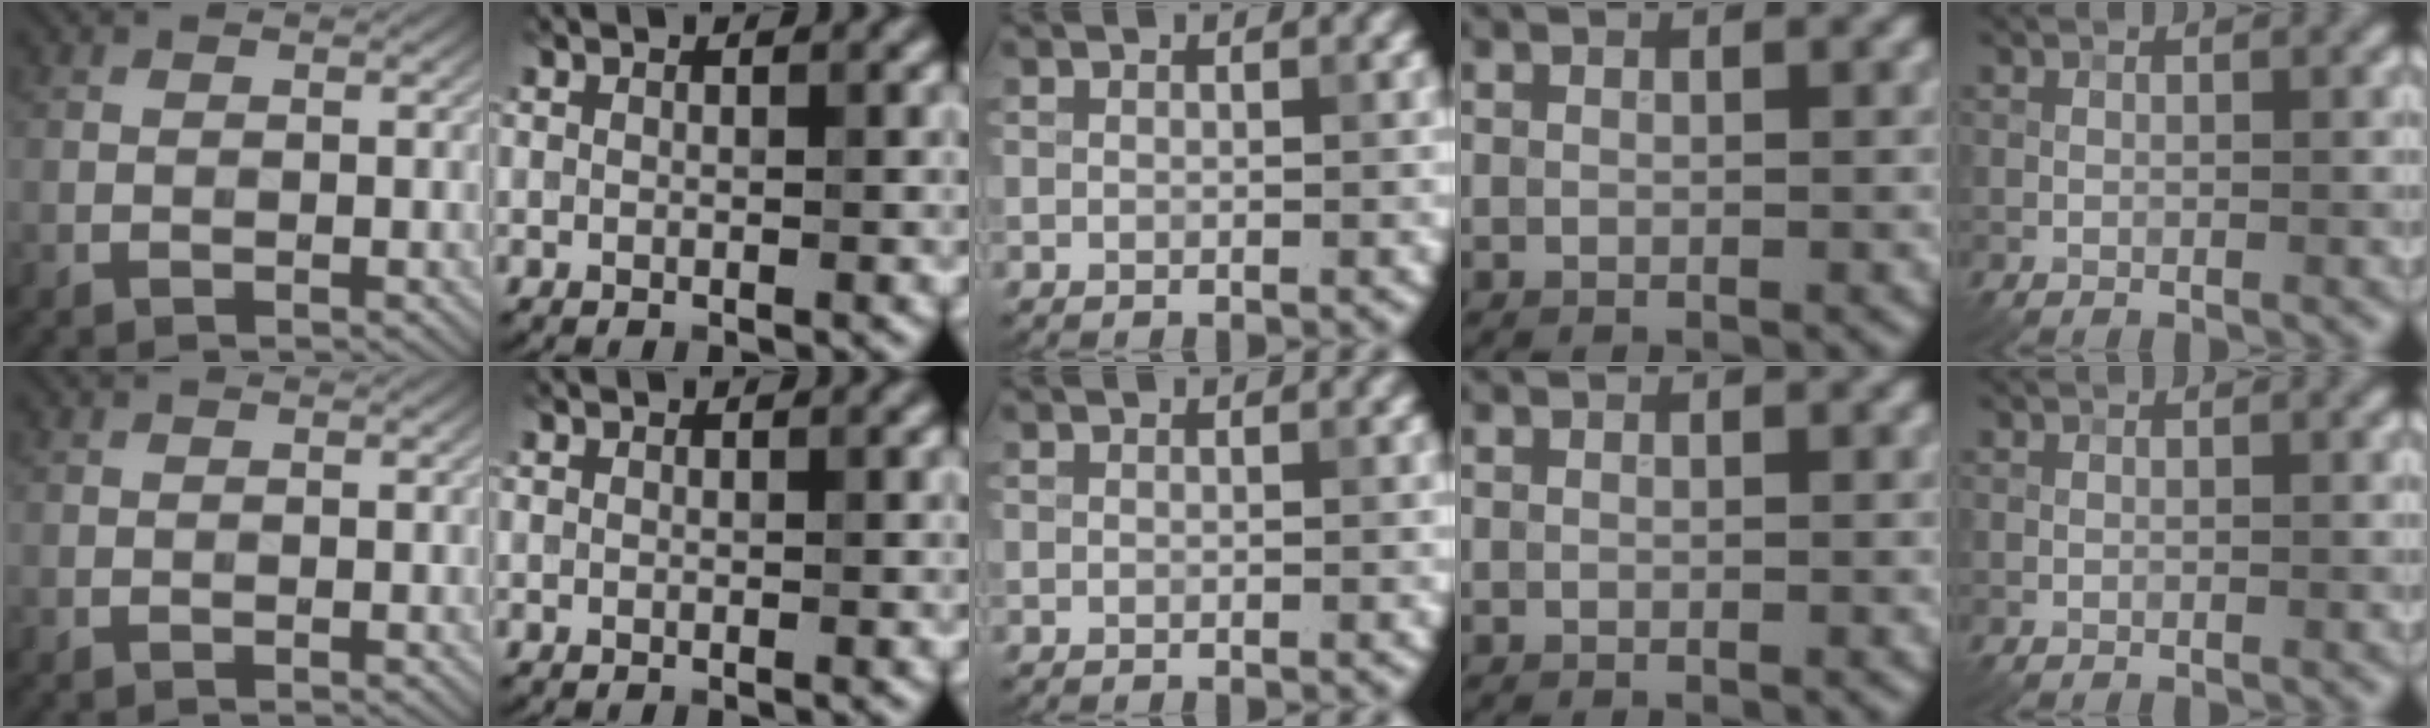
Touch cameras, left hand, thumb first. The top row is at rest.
{}